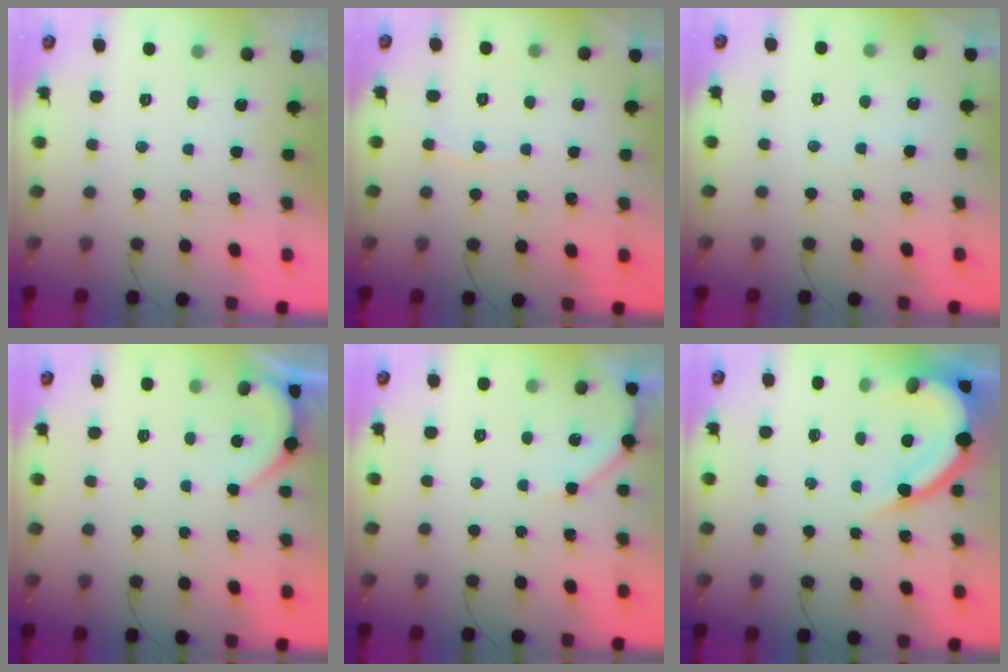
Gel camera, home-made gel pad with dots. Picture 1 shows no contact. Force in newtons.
{"total": 3.2, "press": 3.2, "slide": 0.4}
{"total": 2.7, "press": 2.6, "slide": 0.4}
{"total": 2.0, "press": 2.0, "slide": 0.2}
{"total": 4.9, "press": 4.9, "slide": 0.6}
{"total": 11.6, "press": 11.6, "slide": 1.0}